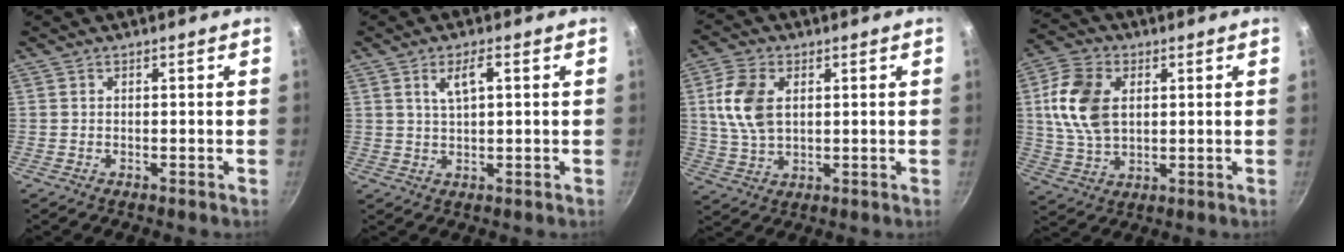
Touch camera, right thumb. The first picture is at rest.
{"total": 4.6, "force": [1.6, 1.6, 4.0], "torque": [-0.068, 0.005, 0.033]}
{"total": 9.9, "force": [2.2, 6.1, 7.4], "torque": [-0.140, -0.004, 0.043]}
{"total": 12.6, "force": [2.4, 8.3, 9.2], "torque": [-0.166, -0.002, 0.045]}